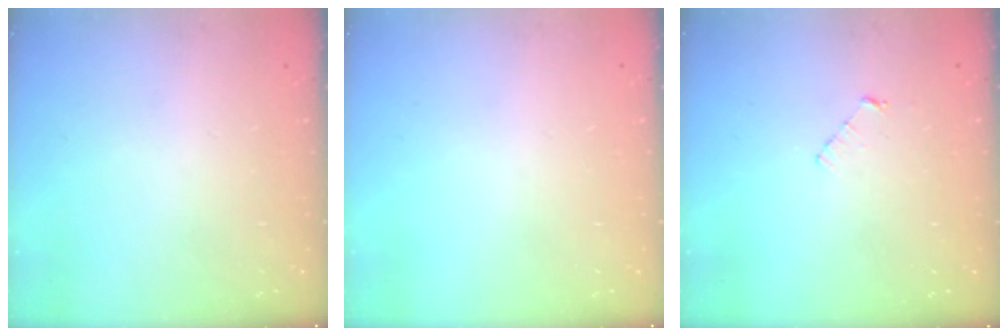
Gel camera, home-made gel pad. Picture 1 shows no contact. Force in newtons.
{"total": 0.0}
{"total": 3.3, "press": 3.2, "slide": 0.3}